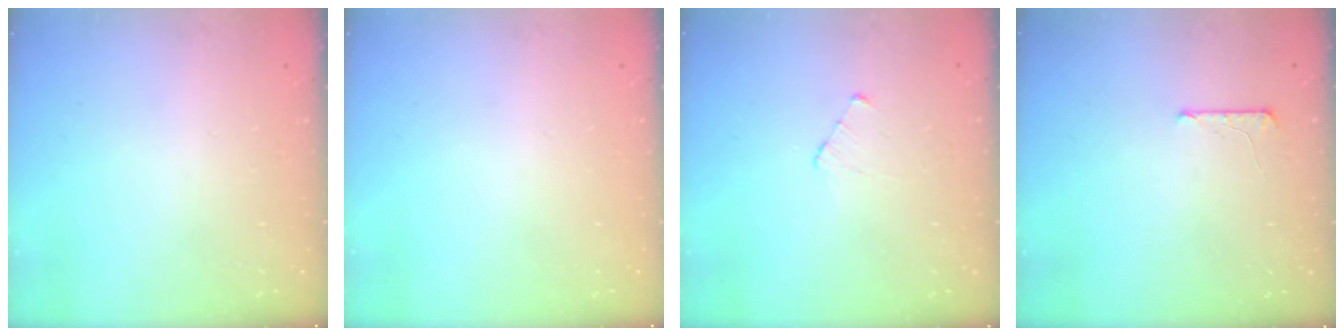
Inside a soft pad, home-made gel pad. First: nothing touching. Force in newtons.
{"total": 0.0}
{"total": 4.0, "press": 4.0, "slide": 0.4}
{"total": 5.3, "press": 5.2, "slide": 0.5}